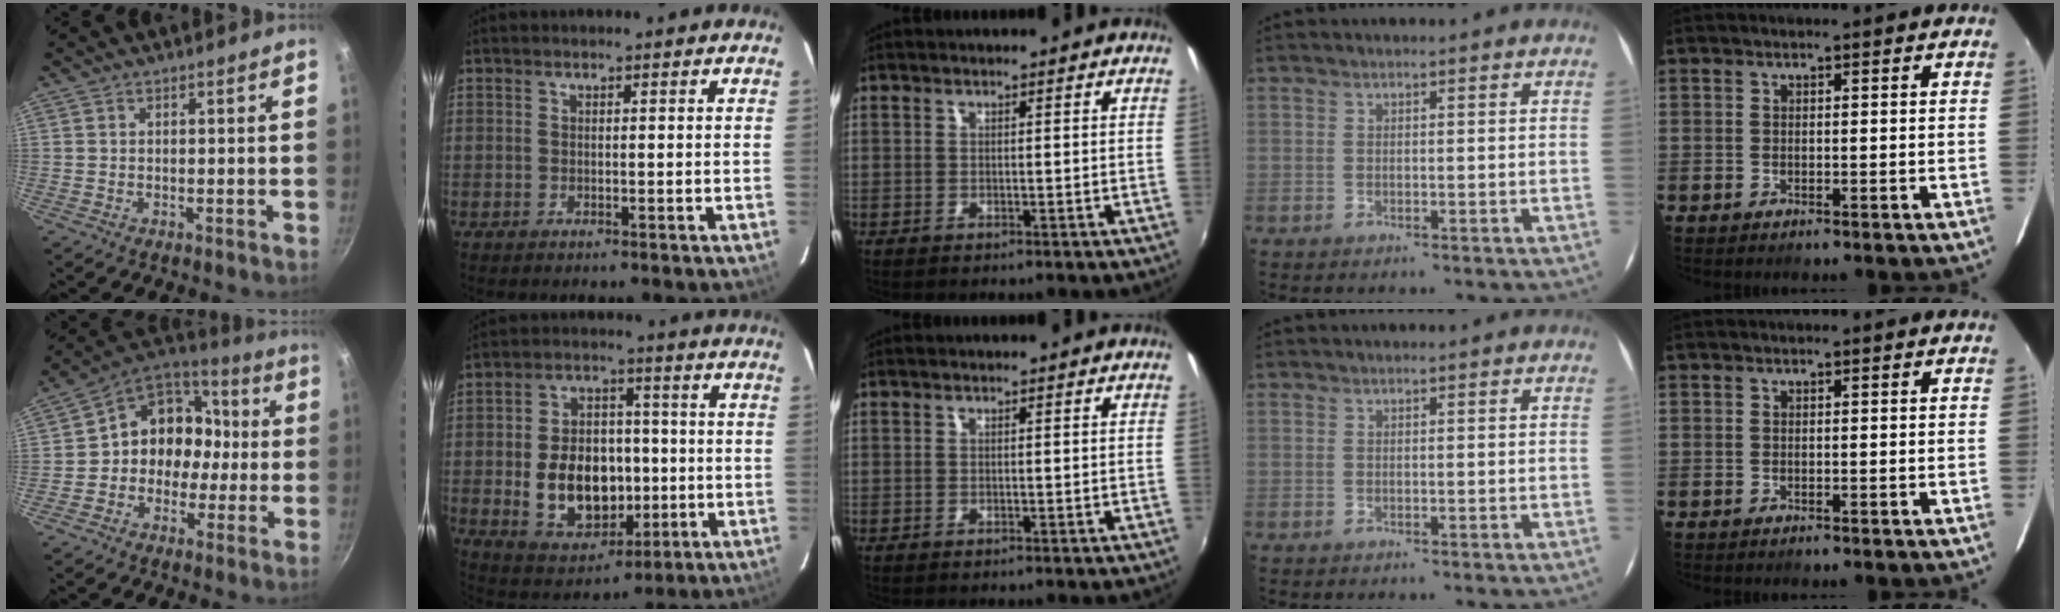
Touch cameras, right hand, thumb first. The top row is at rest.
{"thumb": {"total": 13.1, "force": [-1.5, 11.2, 6.5], "torque": [-0.045, 0.054, -0.041]}, "index": {"total": 14.0, "force": [-2.1, 10.1, 9.5], "torque": [-0.197, 0.012, -0.008]}}